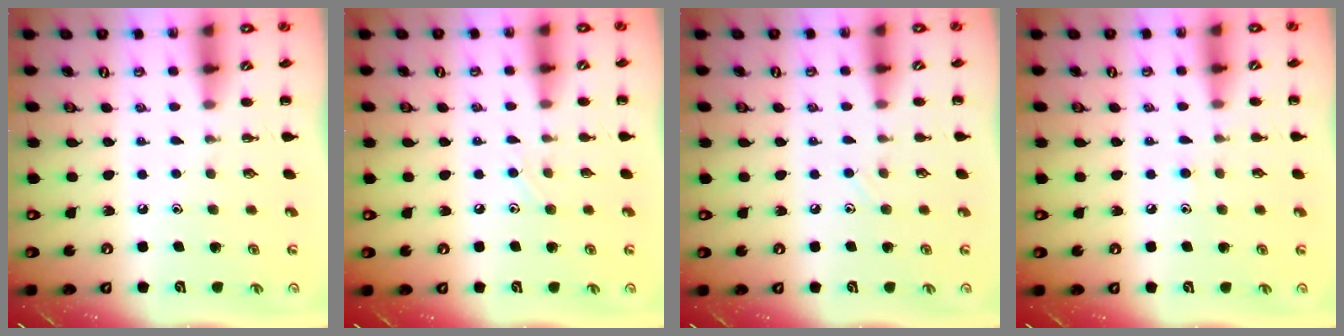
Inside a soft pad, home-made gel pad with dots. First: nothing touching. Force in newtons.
{"total": 4.0, "press": 3.8, "slide": 1.2}
{"total": 3.7, "press": 3.4, "slide": 1.4}
{"total": 6.2, "press": 5.8, "slide": 2.2}